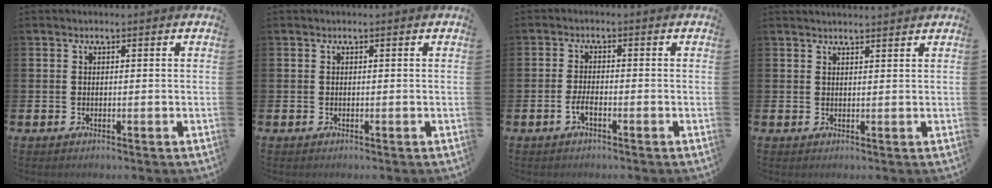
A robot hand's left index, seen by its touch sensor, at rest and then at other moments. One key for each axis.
{"total": 0.0}
{"total": 2.0, "fx": -1.0, "fy": 0.5, "fz": 1.6, "tx": -0.030, "ty": 0.001, "tz": -0.019}
{"total": 1.7, "fx": 1.7, "fy": 0.0, "fz": 0.1, "tx": 0.011, "ty": -0.012, "tz": 0.028}